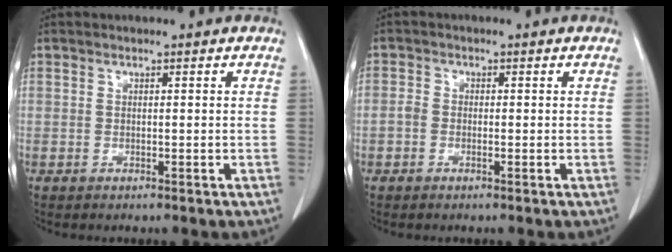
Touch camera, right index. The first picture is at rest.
{"total": 1.6, "force": [-0.5, 1.1, 0.9], "torque": [-0.015, 0.005, -0.014]}